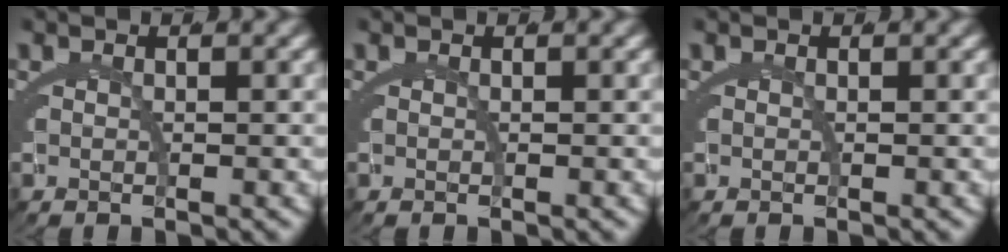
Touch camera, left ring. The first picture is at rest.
{"total": 0.0}
{"total": 0.0}